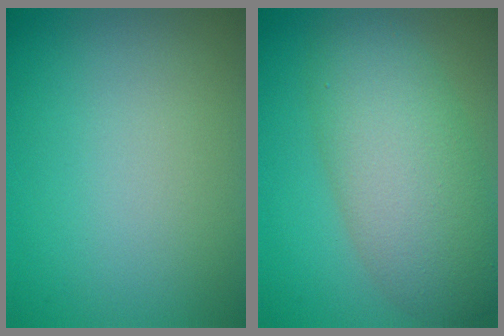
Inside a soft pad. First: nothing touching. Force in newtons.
{"total": 7.9, "press": 7.9, "slide": 0.3}